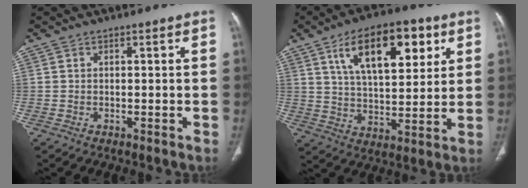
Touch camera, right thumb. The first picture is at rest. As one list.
[{"total": 17.9, "force": [7.9, 8.5, 13.7], "torque": [-0.179, -0.021, 0.133]}]